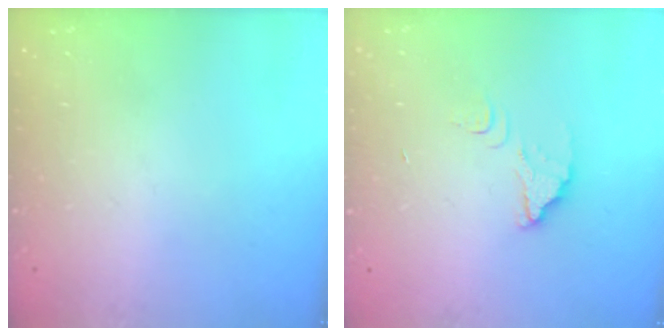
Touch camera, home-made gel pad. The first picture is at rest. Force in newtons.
{"total": 3.5, "press": 3.5, "slide": 0.2}